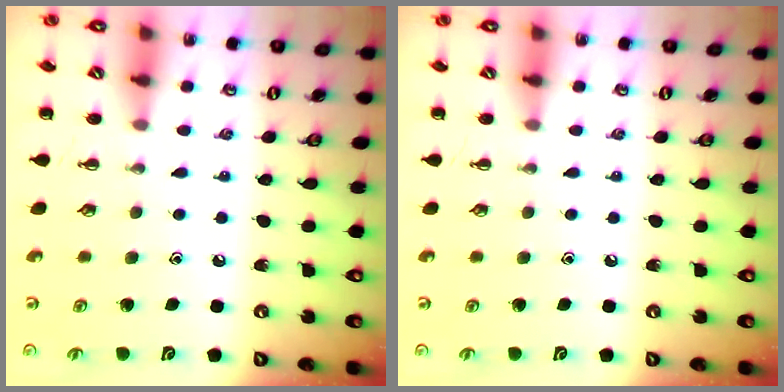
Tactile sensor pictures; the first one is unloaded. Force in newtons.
{"total": 0.0}